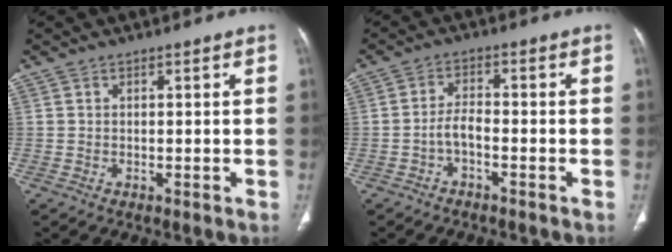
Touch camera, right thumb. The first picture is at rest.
{"total": 3.0, "force": [-1.6, 1.1, 2.4], "torque": [-0.047, 0.019, -0.032]}